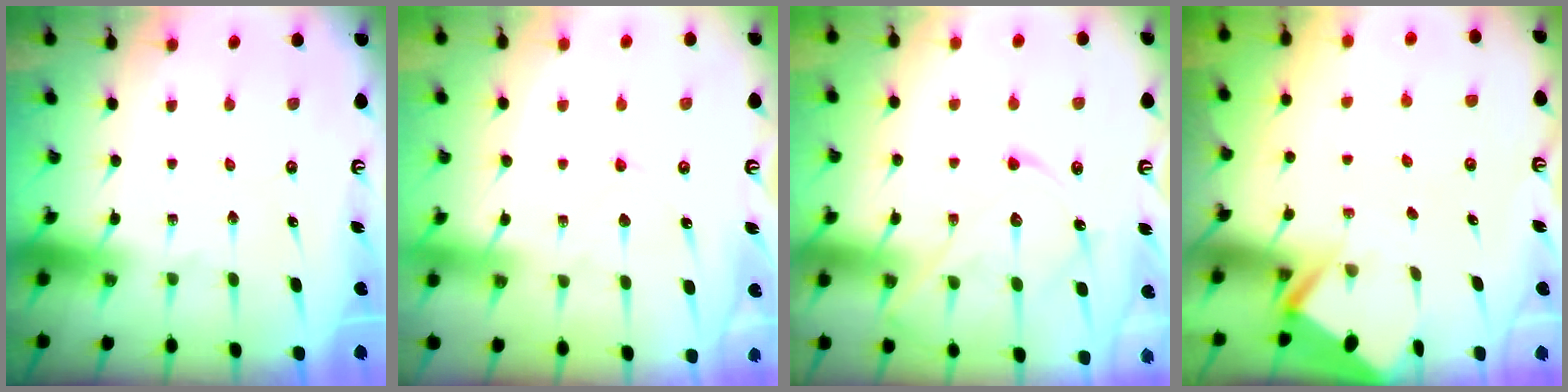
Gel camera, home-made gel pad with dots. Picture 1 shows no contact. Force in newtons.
{"total": 5.4, "press": 5.4, "slide": 0.4}
{"total": 13.8, "press": 13.8, "slide": 1.2}
{"total": 2.9, "press": 2.9, "slide": 0.1}